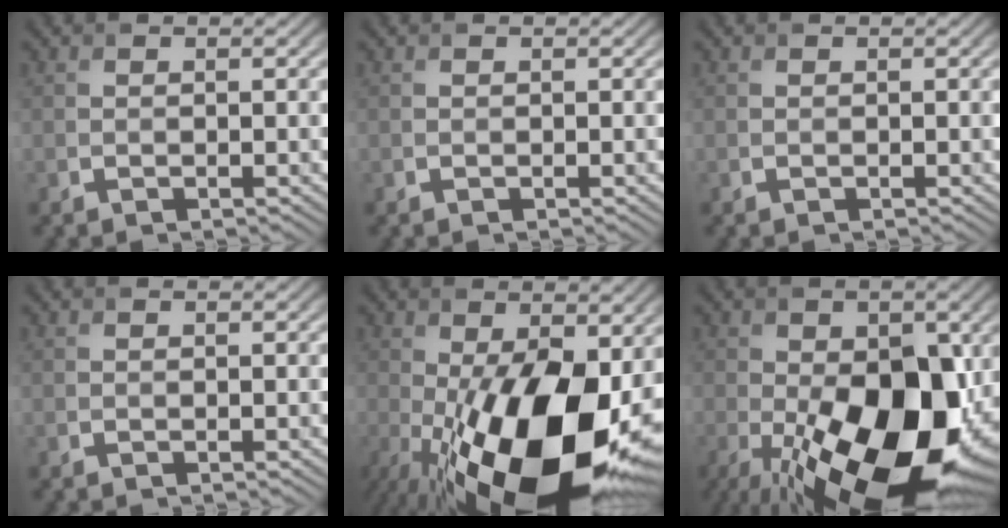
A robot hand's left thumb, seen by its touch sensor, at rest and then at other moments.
{"total": 0.0}
{"total": 0.0}
{"total": 0.0}
{"total": 20.0, "force": [-4.7, 9.5, 17.0], "torque": [-0.298, -0.049, -0.059]}
{"total": 19.3, "force": [-4.6, 10.4, 15.6], "torque": [-0.243, -0.055, -0.049]}